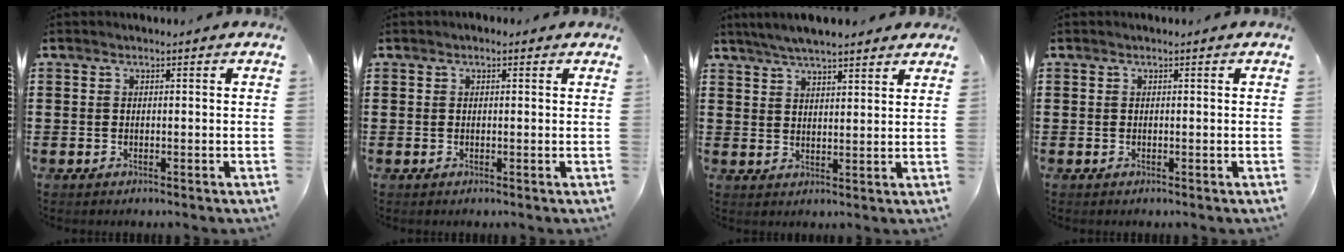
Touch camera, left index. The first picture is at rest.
{"total": 0.5, "force": [0.2, 0.4, 0.3], "torque": [-0.007, 0.005, 0.003]}
{"total": 4.6, "force": [4.2, 0.6, 1.9], "torque": [-0.047, -0.005, 0.076]}
{"total": 0.0}